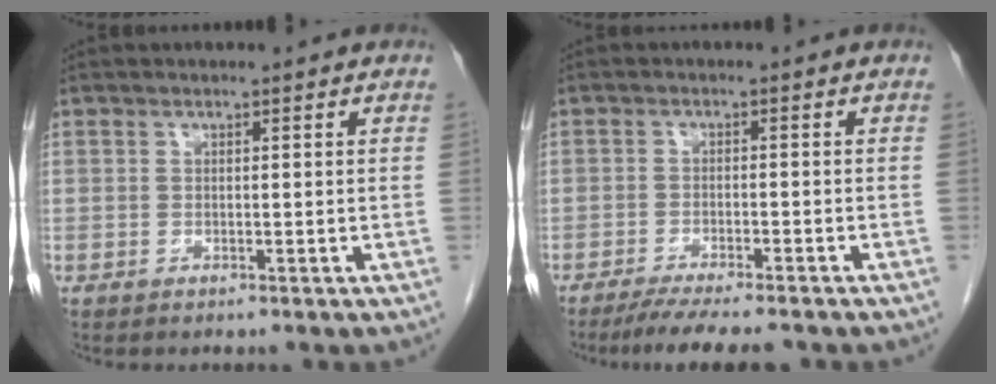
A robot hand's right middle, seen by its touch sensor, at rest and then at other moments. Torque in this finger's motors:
{"motor_torque": [0.95, -0.77, 0.08, 0.07]}